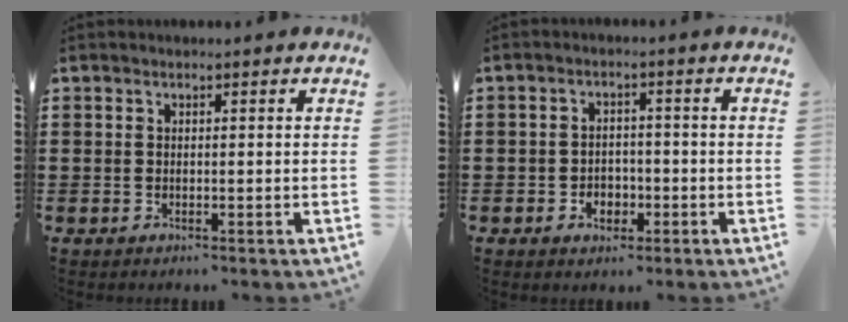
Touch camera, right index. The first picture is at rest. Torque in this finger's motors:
{"motor_torque": [0.28, 0.26, 0.04, 0.00]}